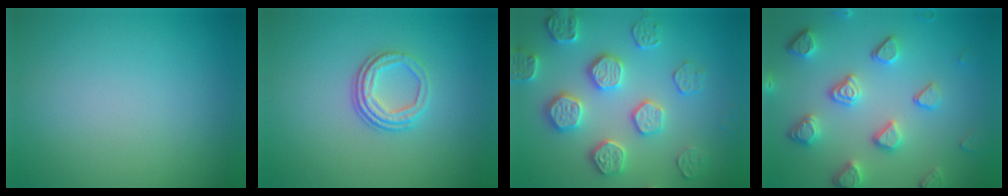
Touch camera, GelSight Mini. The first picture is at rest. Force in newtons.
{"total": 3.1, "press": 2.3, "slide": 2.1}
{"total": 4.9, "press": 4.7, "slide": 1.3}
{"total": 5.0, "press": 4.2, "slide": 2.8}